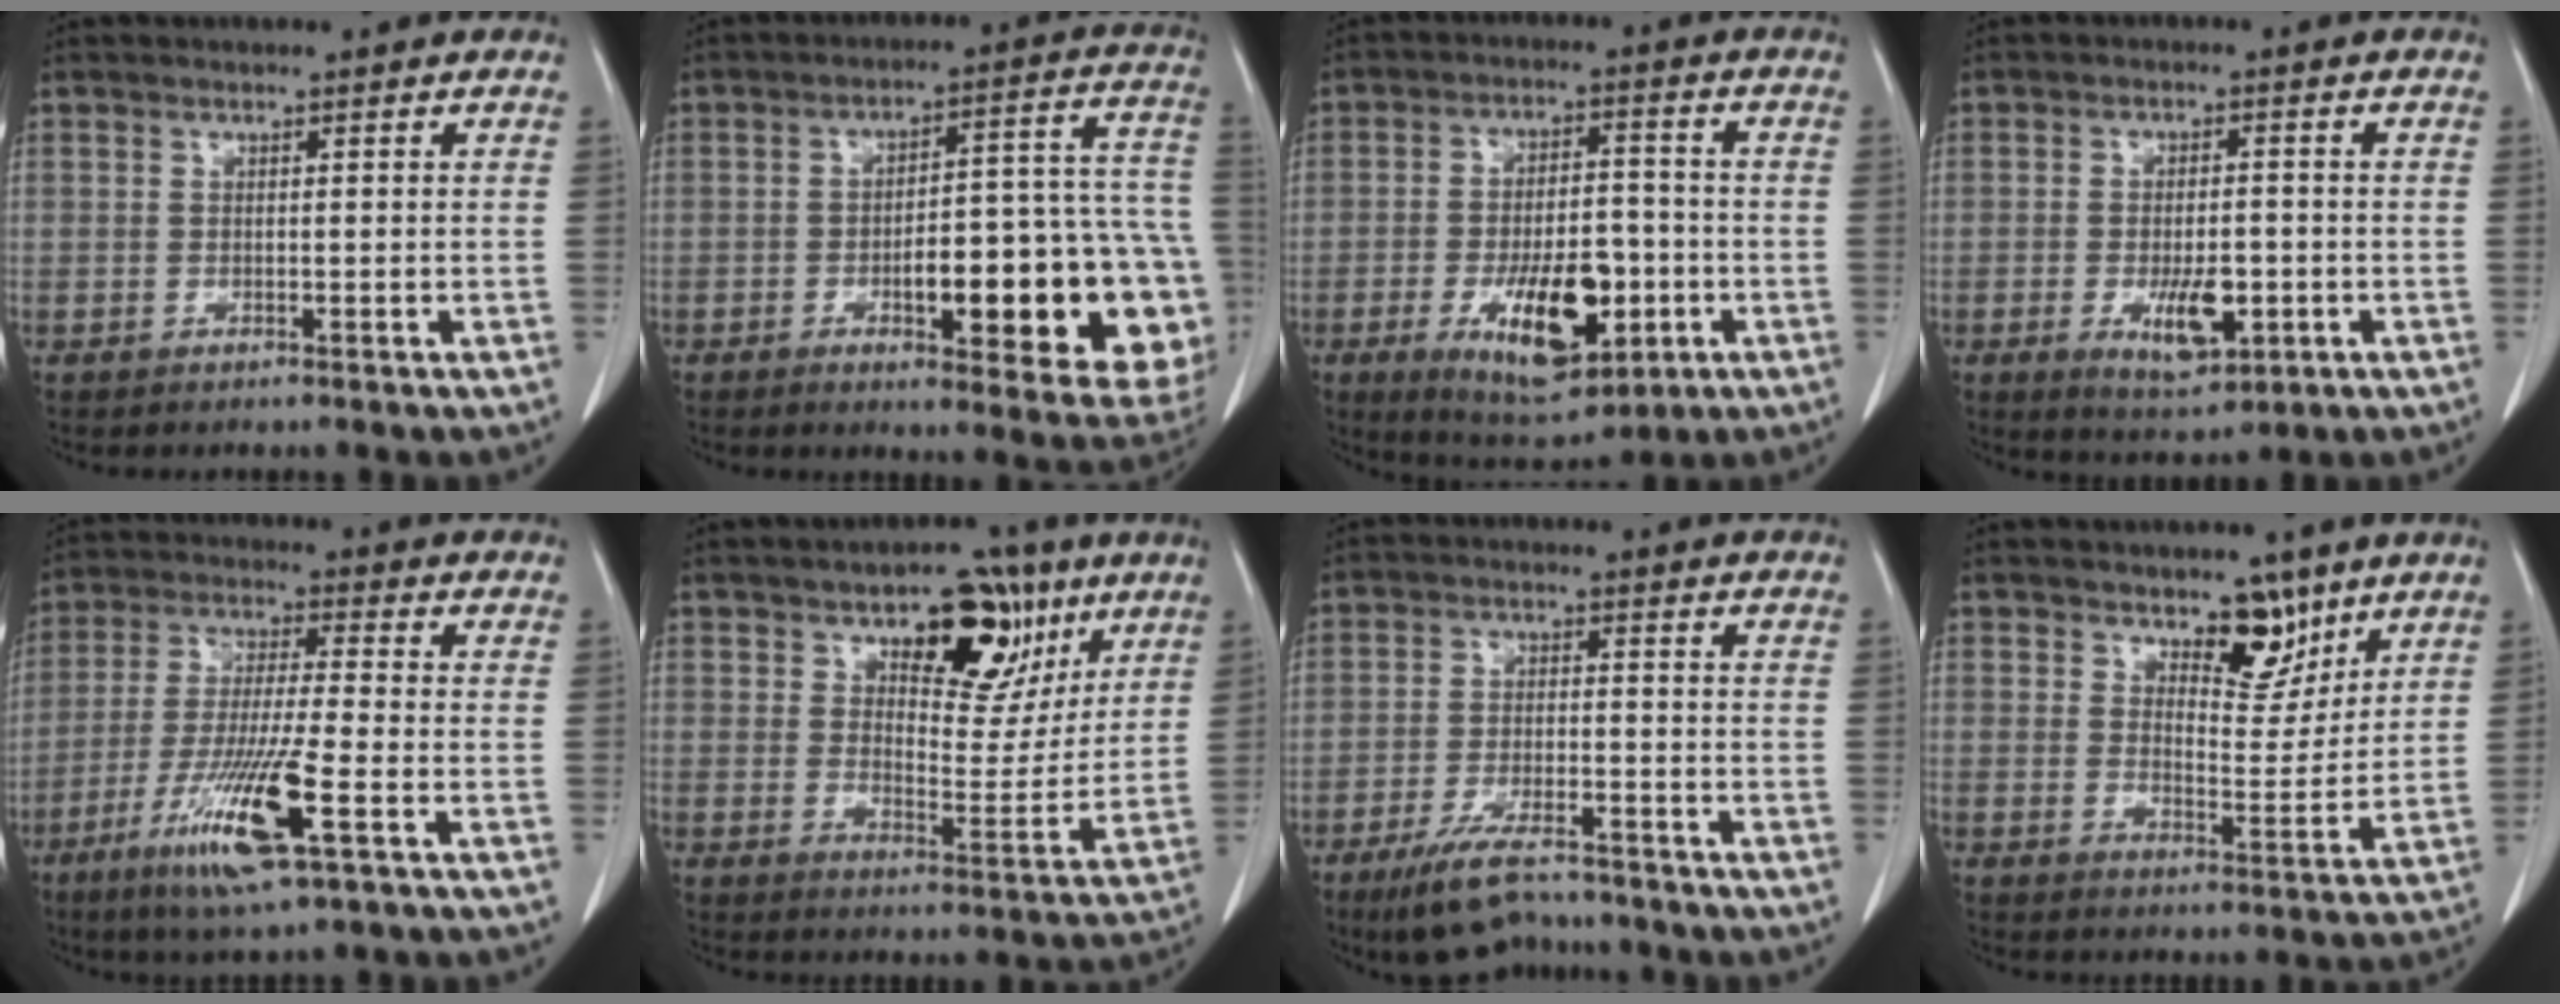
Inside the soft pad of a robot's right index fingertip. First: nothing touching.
{"total": 22.4, "force": [-5.9, 5.8, 20.8], "torque": [-0.177, 0.038, -0.056]}
{"total": 13.7, "force": [-4.5, 5.6, 11.6], "torque": [-0.191, 0.001, -0.061]}
{"total": 7.0, "force": [-2.1, 2.9, 6.1], "torque": [-0.098, -0.005, -0.020]}
{"total": 12.6, "force": [-5.6, 0.3, 11.2], "torque": [-0.224, -0.025, -0.102]}
{"total": 12.2, "force": [6.8, 6.0, 8.2], "torque": [-0.103, 0.006, 0.105]}
{"total": 9.8, "force": [-8.2, 2.3, 4.8], "torque": [-0.088, -0.019, -0.137]}
{"total": 7.0, "force": [4.8, 3.0, 4.0], "torque": [-0.051, -0.009, 0.078]}